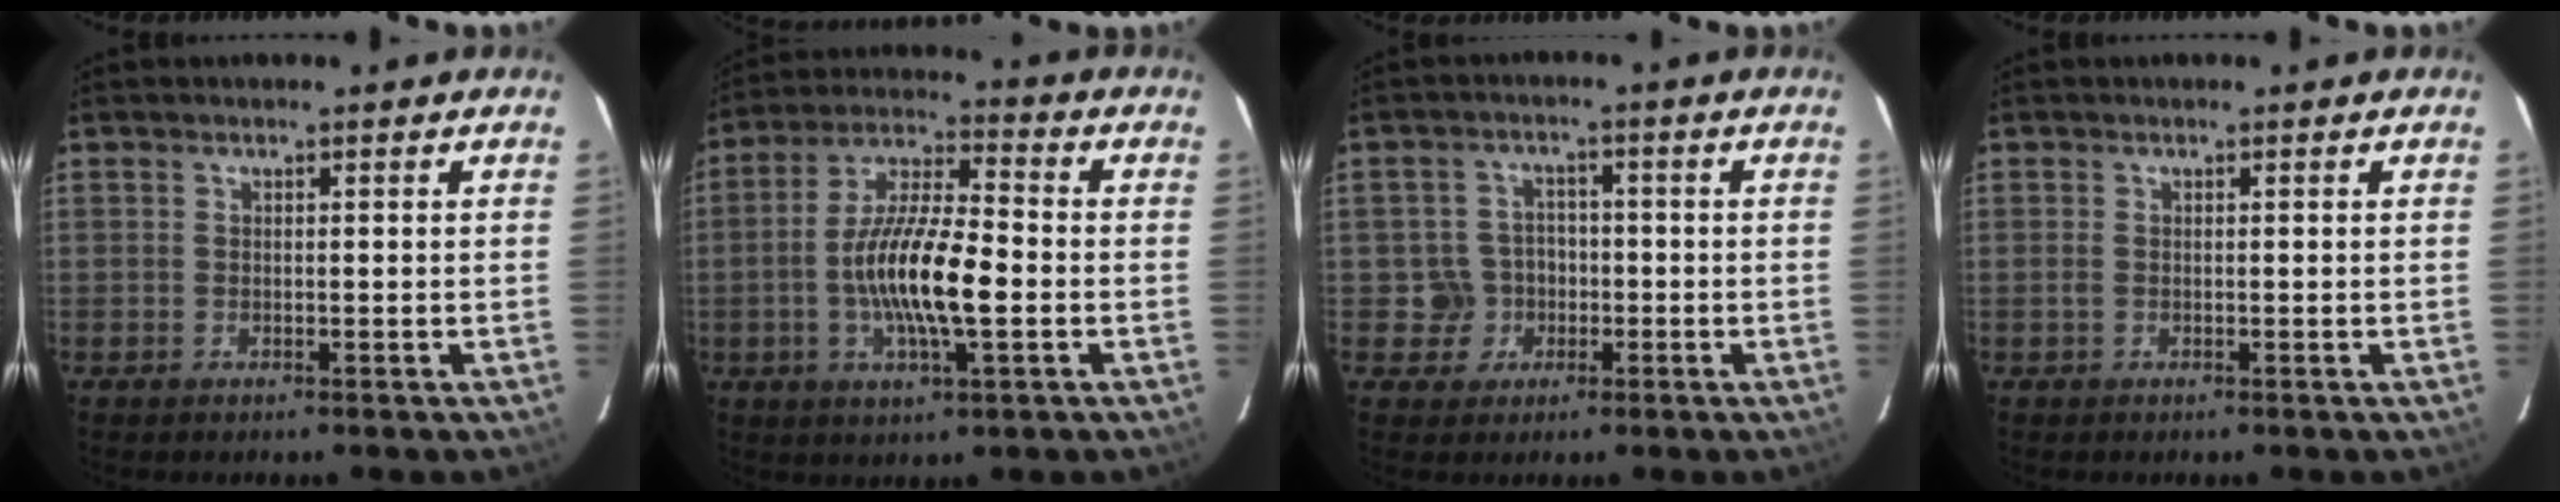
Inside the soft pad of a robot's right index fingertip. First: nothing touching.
{"total": 13.8, "force": [-2.8, 3.5, 13.0], "torque": [-0.252, -0.001, -0.056]}
{"total": 5.4, "force": [-1.6, 5.1, 0.7], "torque": [-0.017, 0.017, -0.018]}
{"total": 0.6, "force": [-0.1, 0.3, 0.5], "torque": [-0.011, 0.000, -0.002]}